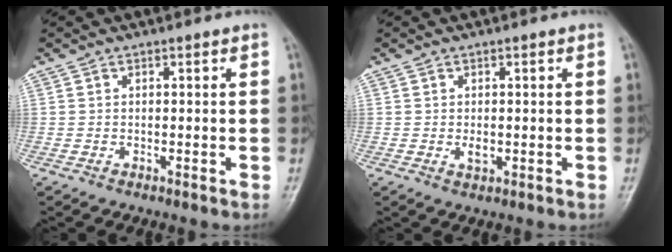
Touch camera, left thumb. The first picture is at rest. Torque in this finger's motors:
{"motor_torque": [-0.01, 0.65, 0.42, -0.18, 0.00]}